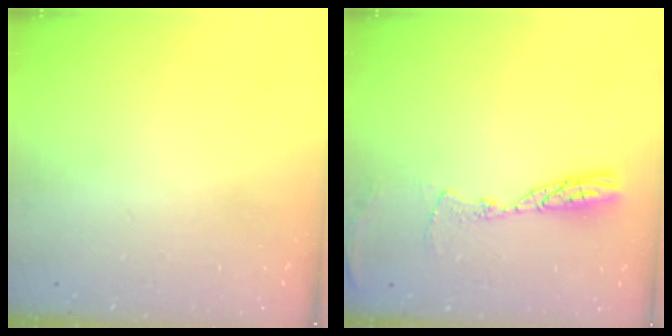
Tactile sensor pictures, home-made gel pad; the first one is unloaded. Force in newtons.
{"total": 9.3, "press": 9.3, "slide": 0.9}